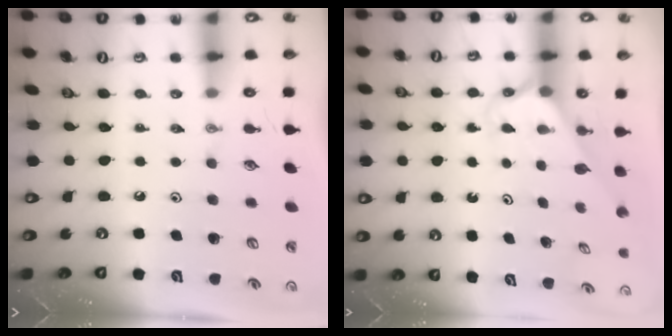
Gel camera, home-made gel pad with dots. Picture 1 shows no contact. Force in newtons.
{"total": 2.5, "press": 2.5, "slide": 0.2}